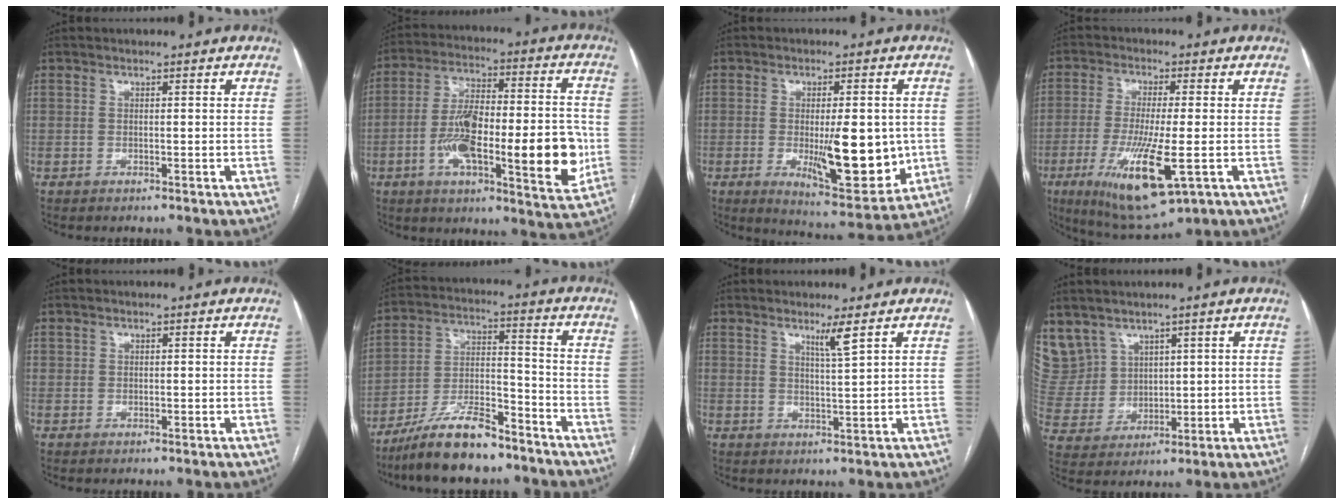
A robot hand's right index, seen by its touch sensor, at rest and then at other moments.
{"total": 21.3, "force": [-4.4, 5.2, 20.2], "torque": [-0.287, 0.016, -0.059]}
{"total": 13.5, "force": [-1.5, 3.9, 12.8], "torque": [-0.185, -0.023, -0.012]}
{"total": 13.2, "force": [-4.4, 2.1, 12.2], "torque": [-0.234, -0.040, -0.067]}
{"total": 0.6, "force": [0.4, 0.5, 0.2], "torque": [0.004, 0.000, 0.006]}
{"total": 12.6, "force": [-10.1, 2.8, 7.1], "torque": [-0.136, 0.003, -0.181]}
{"total": 3.0, "force": [2.1, -0.9, 2.0], "torque": [-0.038, -0.013, 0.040]}
{"total": 9.8, "force": [6.6, 7.0, 1.7], "torque": [-0.058, 0.026, 0.162]}